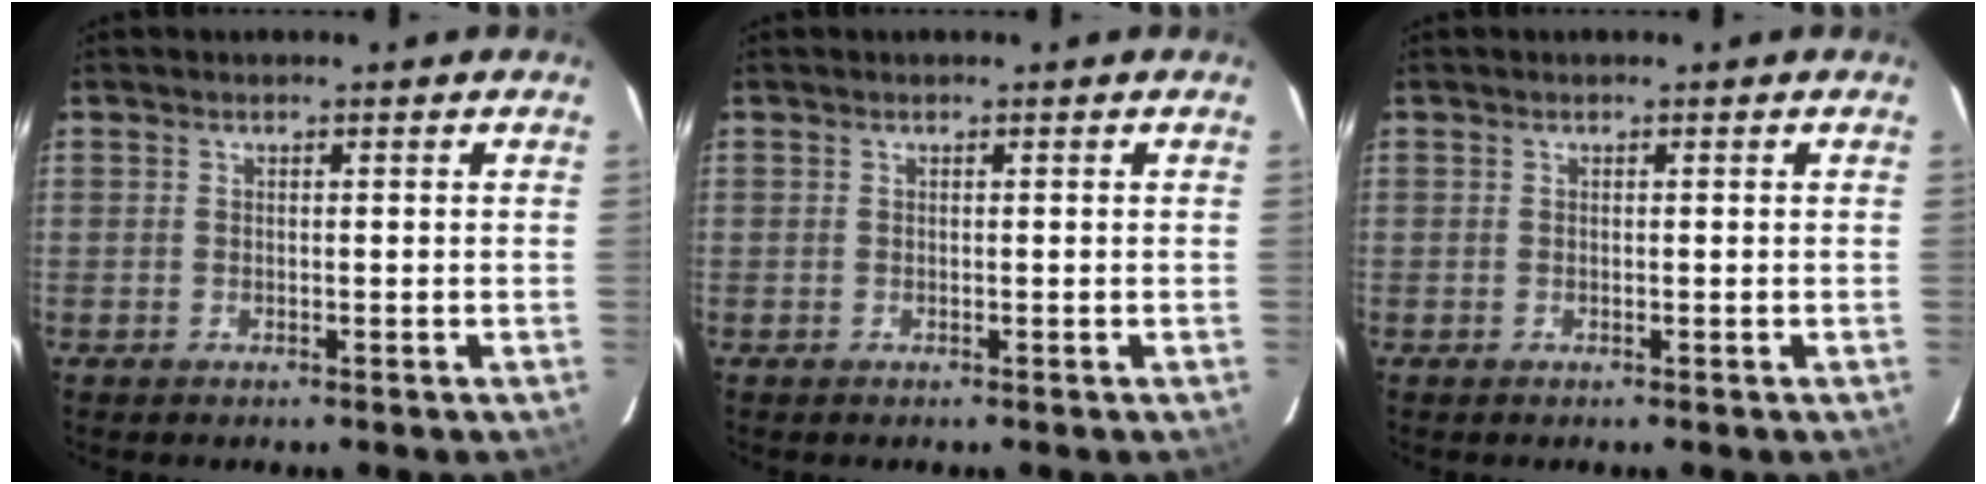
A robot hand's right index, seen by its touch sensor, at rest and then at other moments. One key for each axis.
{"total": 0.0}
{"total": 0.0}